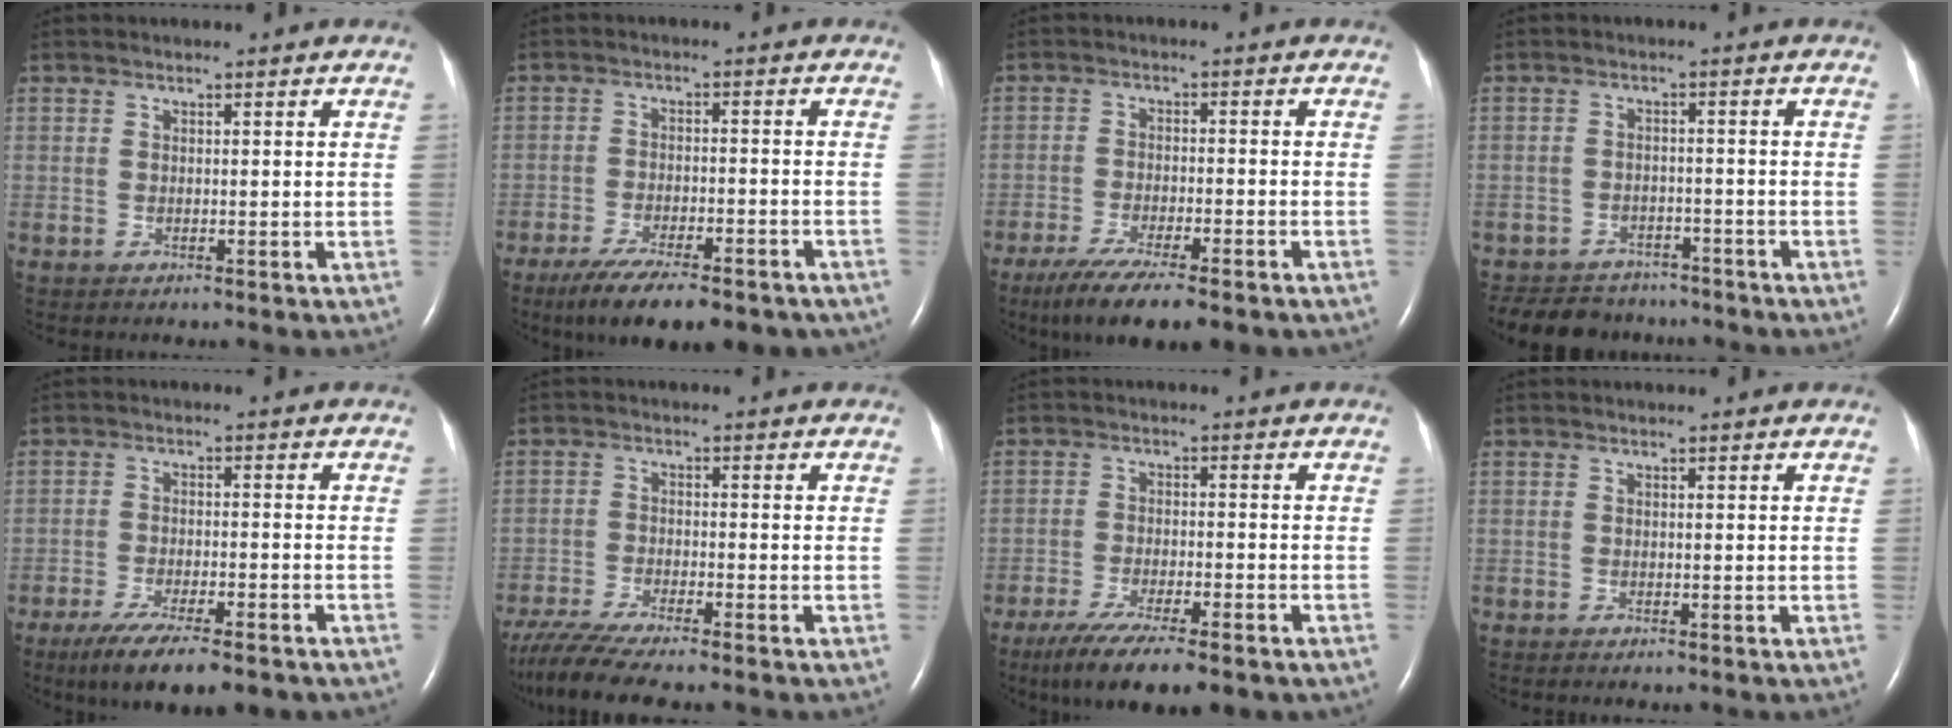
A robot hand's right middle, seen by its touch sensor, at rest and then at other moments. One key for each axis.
{"total": 15.7, "fx": -12.3, "fy": 4.0, "fz": 8.9, "tx": -0.127, "ty": -0.011, "tz": -0.179}
{"total": 11.7, "fx": -8.7, "fy": 1.8, "fz": 7.6, "tx": -0.124, "ty": -0.026, "tz": -0.135}
{"total": 10.0, "fx": -8.8, "fy": 4.1, "fz": 2.2, "tx": -0.045, "ty": 0.000, "tz": -0.120}
{"total": 11.5, "fx": -8.4, "fy": 1.9, "fz": 7.5, "tx": -0.119, "ty": -0.023, "tz": -0.129}
{"total": 8.7, "fx": -7.4, "fy": -0.2, "fz": 4.5, "tx": -0.077, "ty": -0.022, "tz": -0.124}
{"total": 12.3, "fx": -9.2, "fy": 2.1, "fz": 8.0, "tx": -0.133, "ty": -0.028, "tz": -0.143}
{"total": 0.0}